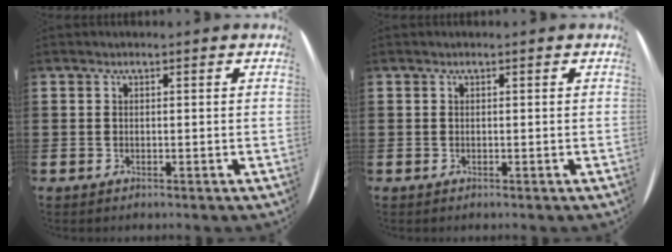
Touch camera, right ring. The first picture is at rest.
{"total": 0.0}